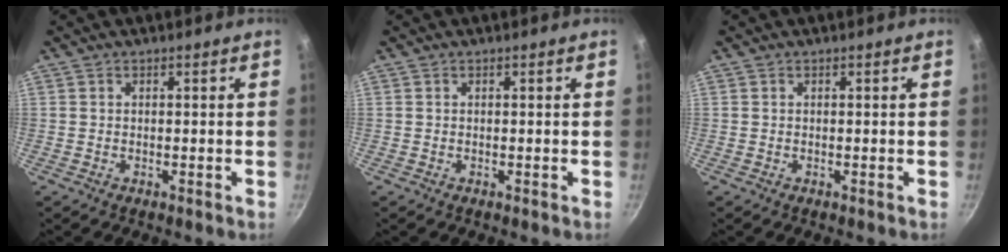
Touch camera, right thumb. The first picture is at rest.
{"total": 0.0}
{"total": 0.0}